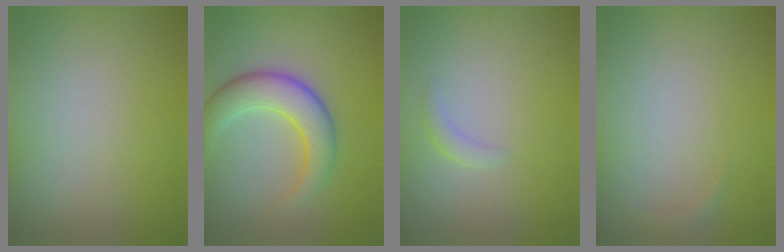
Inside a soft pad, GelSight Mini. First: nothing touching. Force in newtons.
{"total": 5.2, "press": 5.2, "slide": 0.1}
{"total": 1.1, "press": 1.1, "slide": 0.1}
{"total": 0.5, "press": 0.5, "slide": 0.1}